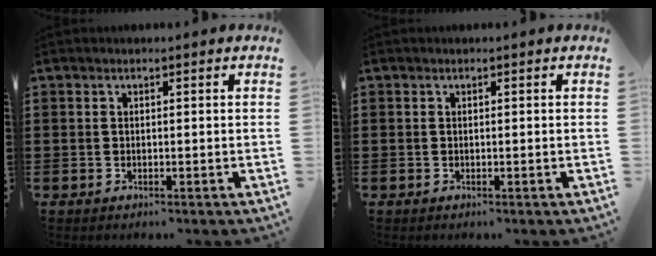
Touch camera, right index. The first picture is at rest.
{"total": 0.0}